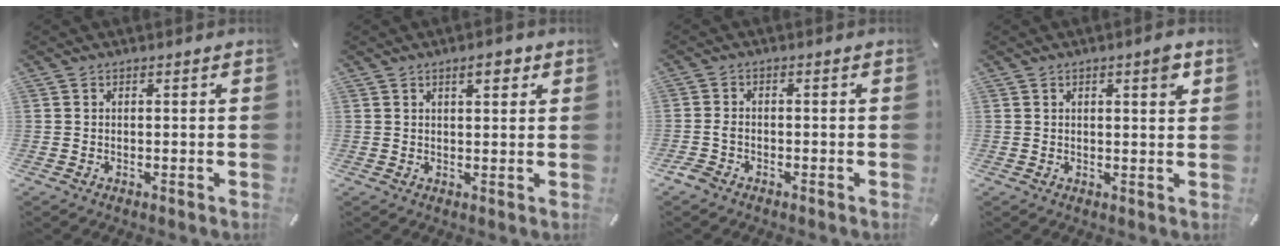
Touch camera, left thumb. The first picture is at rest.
{"total": 4.1, "force": [2.2, 1.6, 3.1], "torque": [-0.042, -0.004, 0.032]}
{"total": 2.4, "force": [-1.6, 1.5, 1.0], "torque": [-0.032, 0.004, -0.035]}
{"total": 3.7, "force": [1.7, 1.0, 3.1], "torque": [-0.048, -0.002, 0.024]}